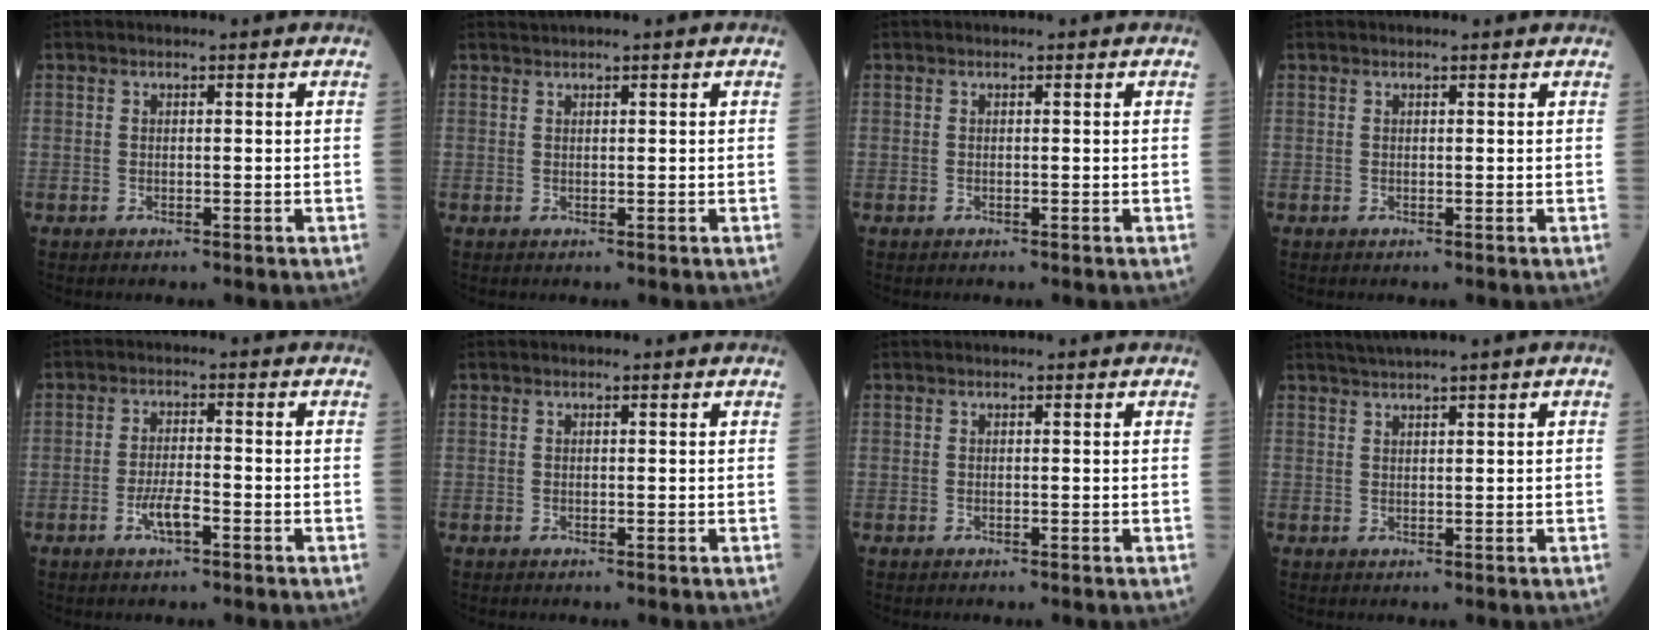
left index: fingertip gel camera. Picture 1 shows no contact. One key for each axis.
{"total": 0.7, "fx": 0.6, "fy": -0.2, "fz": 0.2, "tx": -0.007, "ty": 0.008, "tz": 0.018}
{"total": 0.0}
{"total": 1.2, "fx": 1.1, "fy": -0.1, "fz": 0.2, "tx": -0.007, "ty": 0.009, "tz": 0.015}
{"total": 3.7, "fx": -1.9, "fy": 0.8, "fz": 3.1, "tx": -0.065, "ty": 0.001, "tz": -0.036}
{"total": 0.0}
{"total": 0.0}
{"total": 2.8, "fx": 2.0, "fy": -0.7, "fz": 1.8, "tx": -0.039, "ty": 0.010, "tz": 0.043}